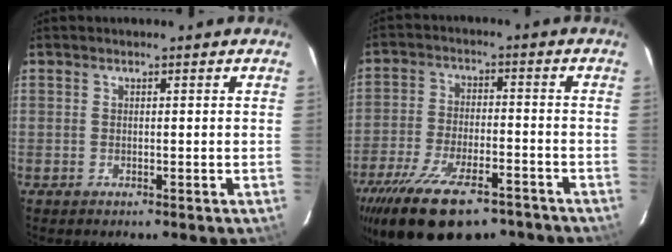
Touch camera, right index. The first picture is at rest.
{"total": 19.9, "force": [-14.1, 7.6, 11.8], "torque": [-0.237, -0.040, -0.223]}